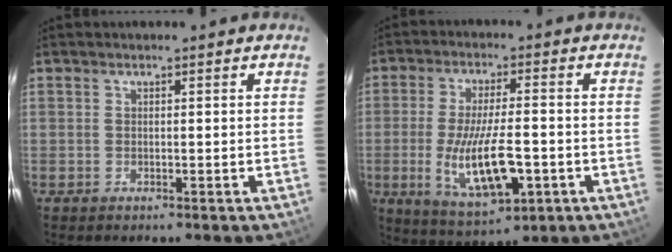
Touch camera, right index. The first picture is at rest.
{"total": 13.8, "force": [-3.7, 4.2, 12.6], "torque": [-0.245, -0.024, -0.052]}